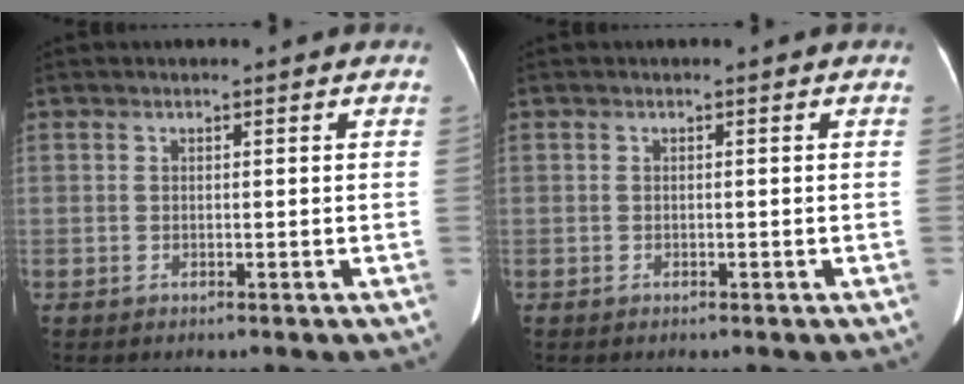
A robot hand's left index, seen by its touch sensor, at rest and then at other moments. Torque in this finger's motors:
{"motor_torque": [-0.12, -0.07, -0.01, -0.01]}